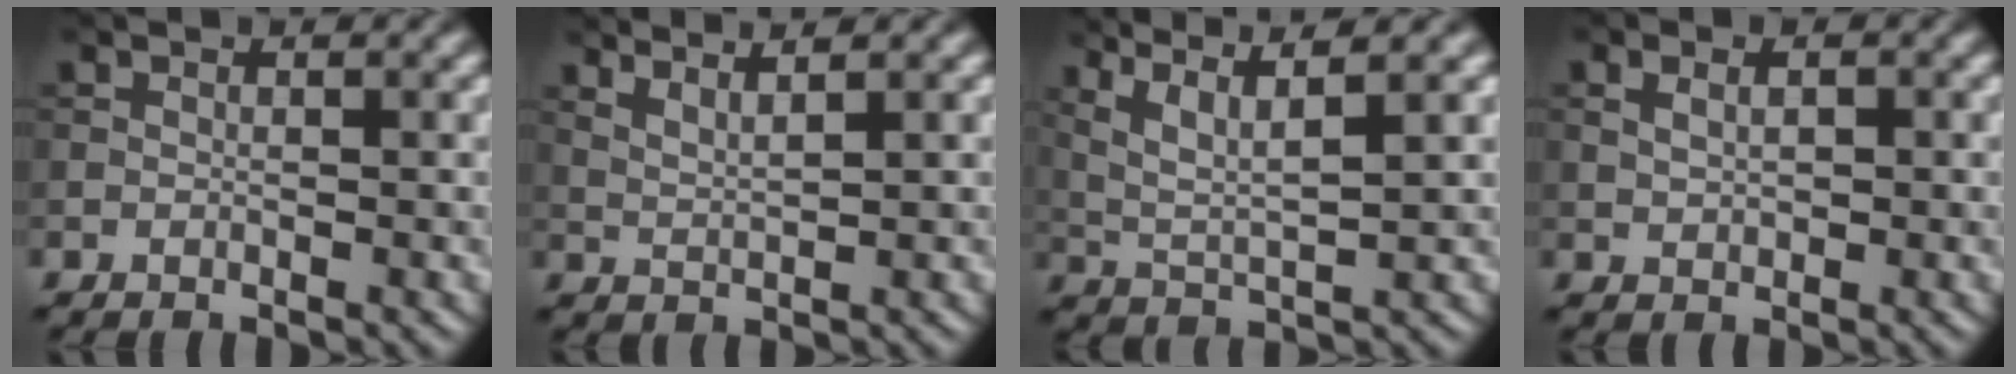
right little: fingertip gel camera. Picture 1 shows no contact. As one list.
[{"total": 2.7, "force": [2.2, 0.5, 1.5], "torque": [-0.024, 0.005, 0.033]}, {"total": 5.3, "force": [3.3, 0.9, 4.1], "torque": [-0.085, 0.010, 0.059]}, {"total": 2.0, "force": [0.5, 1.3, 1.4], "torque": [-0.027, 0.001, 0.012]}]